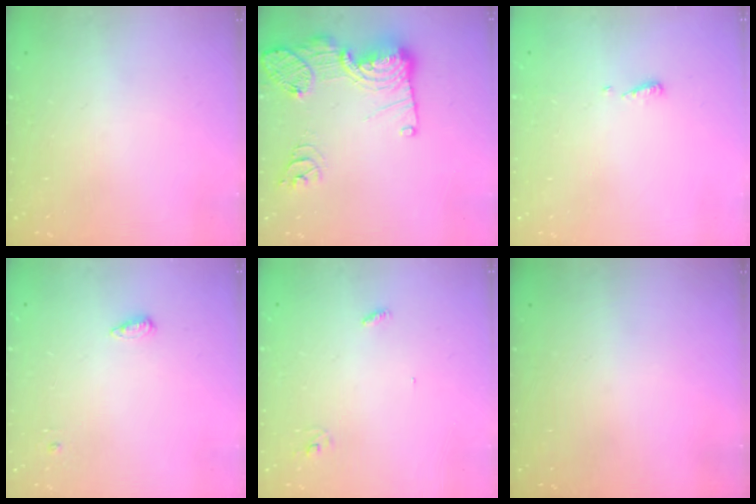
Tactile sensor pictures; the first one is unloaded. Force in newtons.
{"total": 18.4, "press": 18.3, "slide": 1.7}
{"total": 4.3, "press": 4.2, "slide": 0.4}
{"total": 4.2, "press": 4.1, "slide": 0.8}
{"total": 2.8, "press": 2.8, "slide": 0.3}
{"total": 0.0}